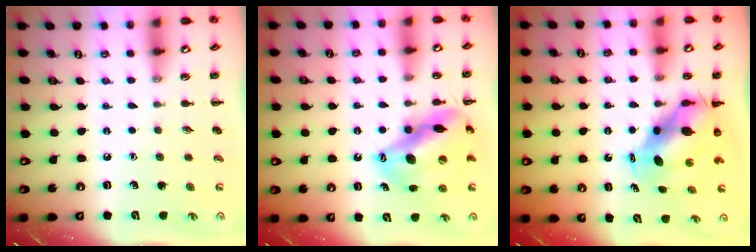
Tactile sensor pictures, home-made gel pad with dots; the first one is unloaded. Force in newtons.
{"total": 17.0, "press": 16.4, "slide": 4.6}
{"total": 7.1, "press": 7.0, "slide": 1.5}